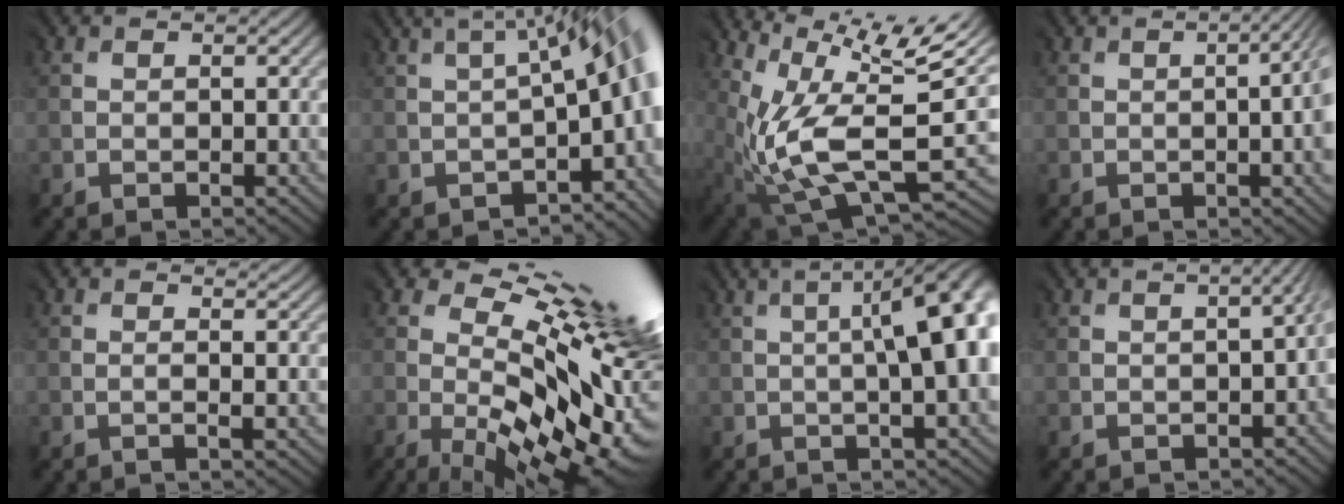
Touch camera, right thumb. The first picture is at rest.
{"total": 10.7, "force": [-0.4, 4.1, 9.9], "torque": [-0.103, 0.012, 0.006]}
{"total": 13.3, "force": [1.6, 5.5, 12.0], "torque": [-0.234, -0.012, 0.039]}
{"total": 8.8, "force": [-1.0, 3.7, 8.0], "torque": [-0.084, -0.003, -0.009]}
{"total": 1.6, "force": [0.5, 0.2, 1.5], "torque": [-0.028, 0.003, 0.008]}
{"total": 17.6, "force": [1.9, 7.9, 15.6], "torque": [-0.236, -0.033, 0.062]}
{"total": 12.4, "force": [0.7, 4.2, 11.6], "torque": [-0.122, 0.014, 0.005]}
{"total": 4.6, "force": [-0.6, 1.9, 4.2], "torque": [-0.021, 0.005, -0.010]}